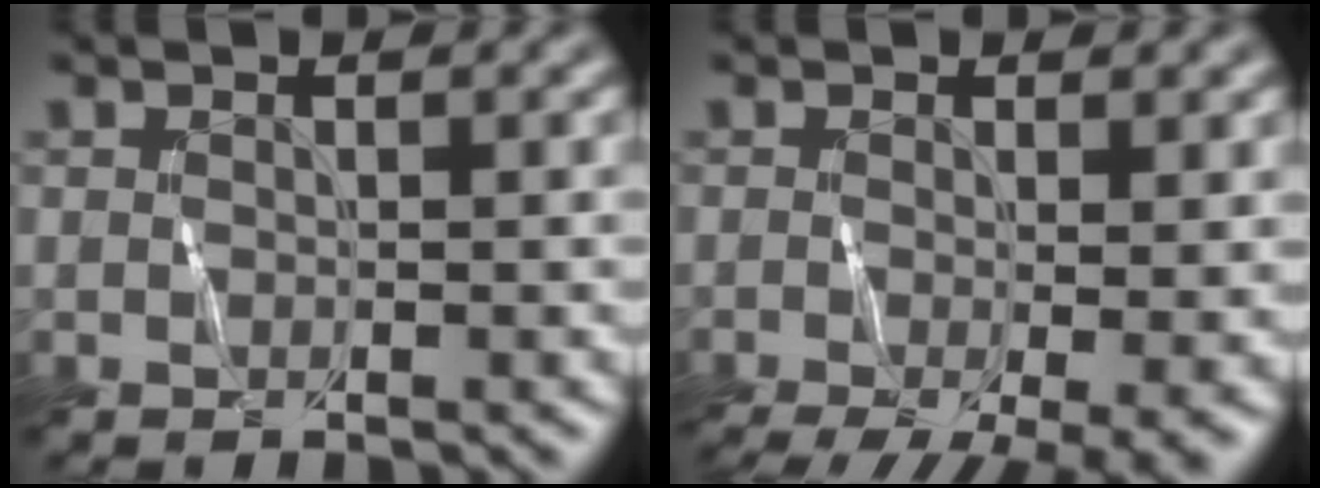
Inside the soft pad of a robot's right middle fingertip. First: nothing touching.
{"total": 7.4, "force": [-3.1, 2.1, 6.4], "torque": [-0.097, -0.012, -0.043]}